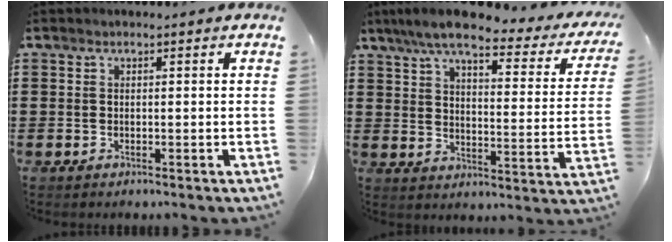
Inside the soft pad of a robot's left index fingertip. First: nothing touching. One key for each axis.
{"total": 8.2, "fx": 6.5, "fy": 0.9, "fz": 5.0, "tx": -0.114, "ty": -0.034, "tz": 0.109}